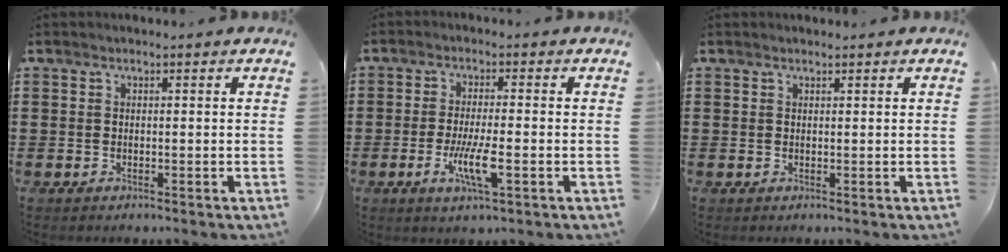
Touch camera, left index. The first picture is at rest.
{"total": 6.1, "force": [-2.0, 1.2, 5.7], "torque": [-0.119, -0.013, -0.040]}
{"total": 0.5, "force": [0.5, 0.0, 0.2], "torque": [-0.005, -0.001, 0.010]}